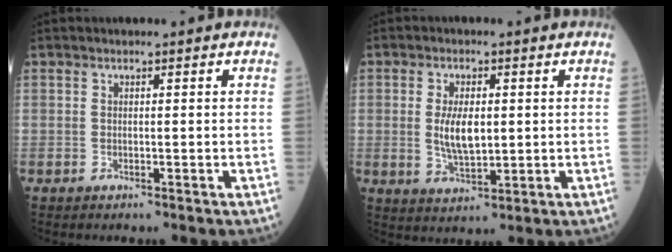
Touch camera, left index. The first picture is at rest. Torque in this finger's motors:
{"motor_torque": [1.09, 0.21, 0.37, 0.06]}